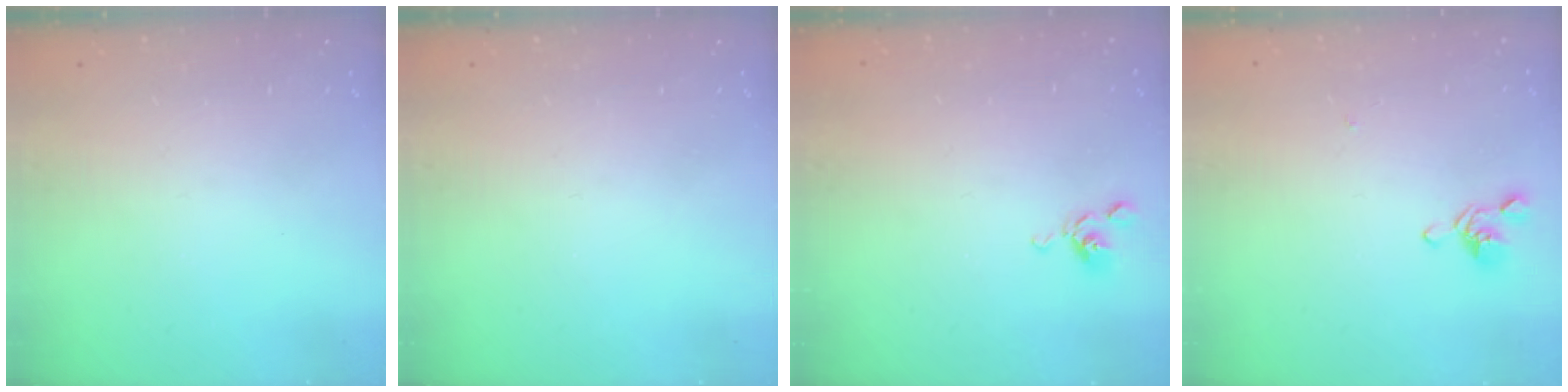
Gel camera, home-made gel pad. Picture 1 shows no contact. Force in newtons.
{"total": 0.0}
{"total": 6.4, "press": 6.4, "slide": 0.5}
{"total": 2.5, "press": 2.3, "slide": 0.9}